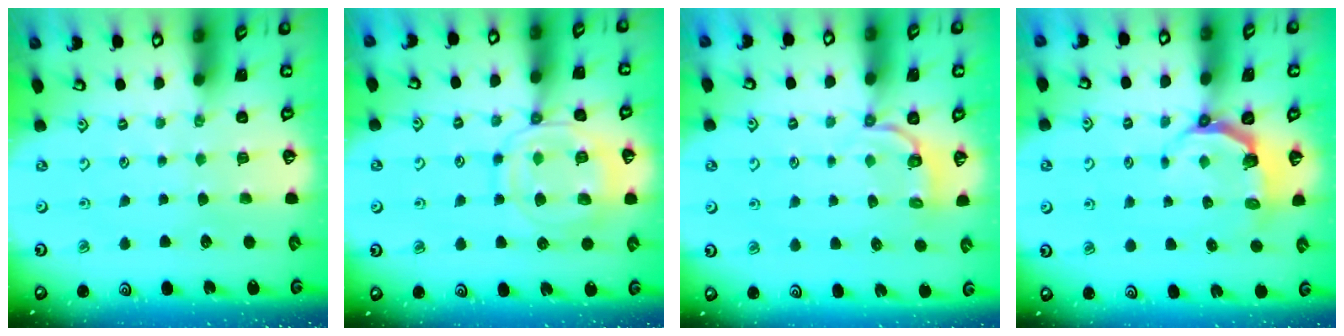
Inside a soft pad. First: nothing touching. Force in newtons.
{"total": 12.4, "press": 12.3, "slide": 1.2}
{"total": 3.5, "press": 2.1, "slide": 2.9}
{"total": 4.8, "press": 3.3, "slide": 3.4}